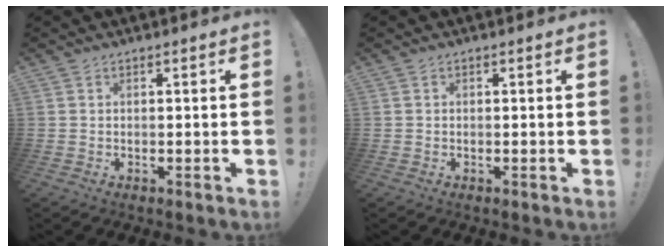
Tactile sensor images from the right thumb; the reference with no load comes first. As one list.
[{"total": 0.0}]